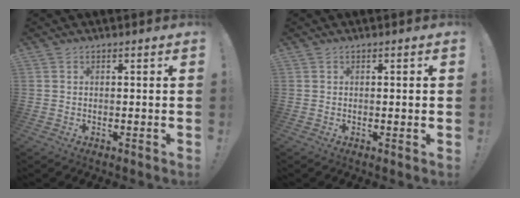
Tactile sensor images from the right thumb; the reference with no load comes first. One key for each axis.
{"total": 1.0, "fx": -0.1, "fy": -0.2, "fz": 1.0, "tx": -0.019, "ty": 0.001, "tz": -0.004}